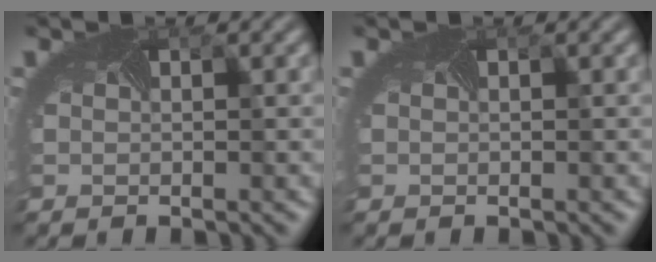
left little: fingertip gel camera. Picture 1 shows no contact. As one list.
[{"total": 0.0}]